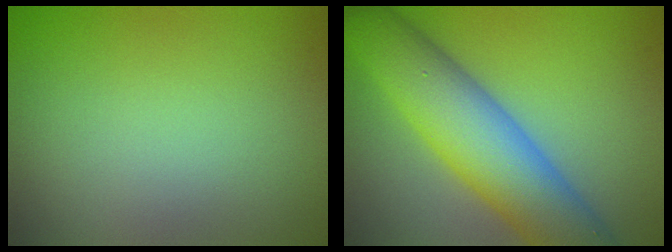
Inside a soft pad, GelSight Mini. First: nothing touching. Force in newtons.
{"total": 9.7, "press": 9.6, "slide": 0.6}